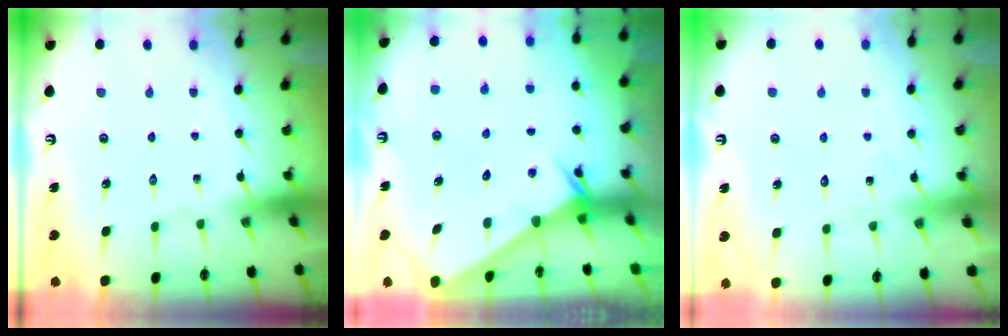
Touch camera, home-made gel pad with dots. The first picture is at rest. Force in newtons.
{"total": 2.6, "press": 2.6, "slide": 0.0}
{"total": 6.2, "press": 6.2, "slide": 0.4}